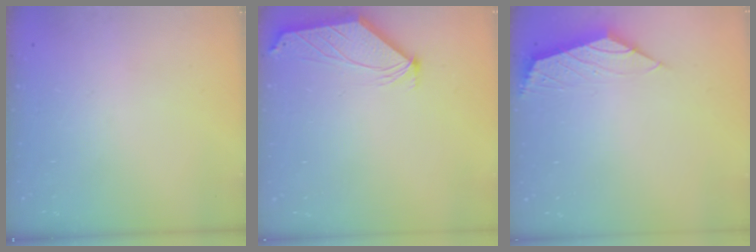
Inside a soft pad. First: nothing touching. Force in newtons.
{"total": 1.0, "press": 1.0, "slide": 0.3}
{"total": 2.3, "press": 2.3, "slide": 0.6}